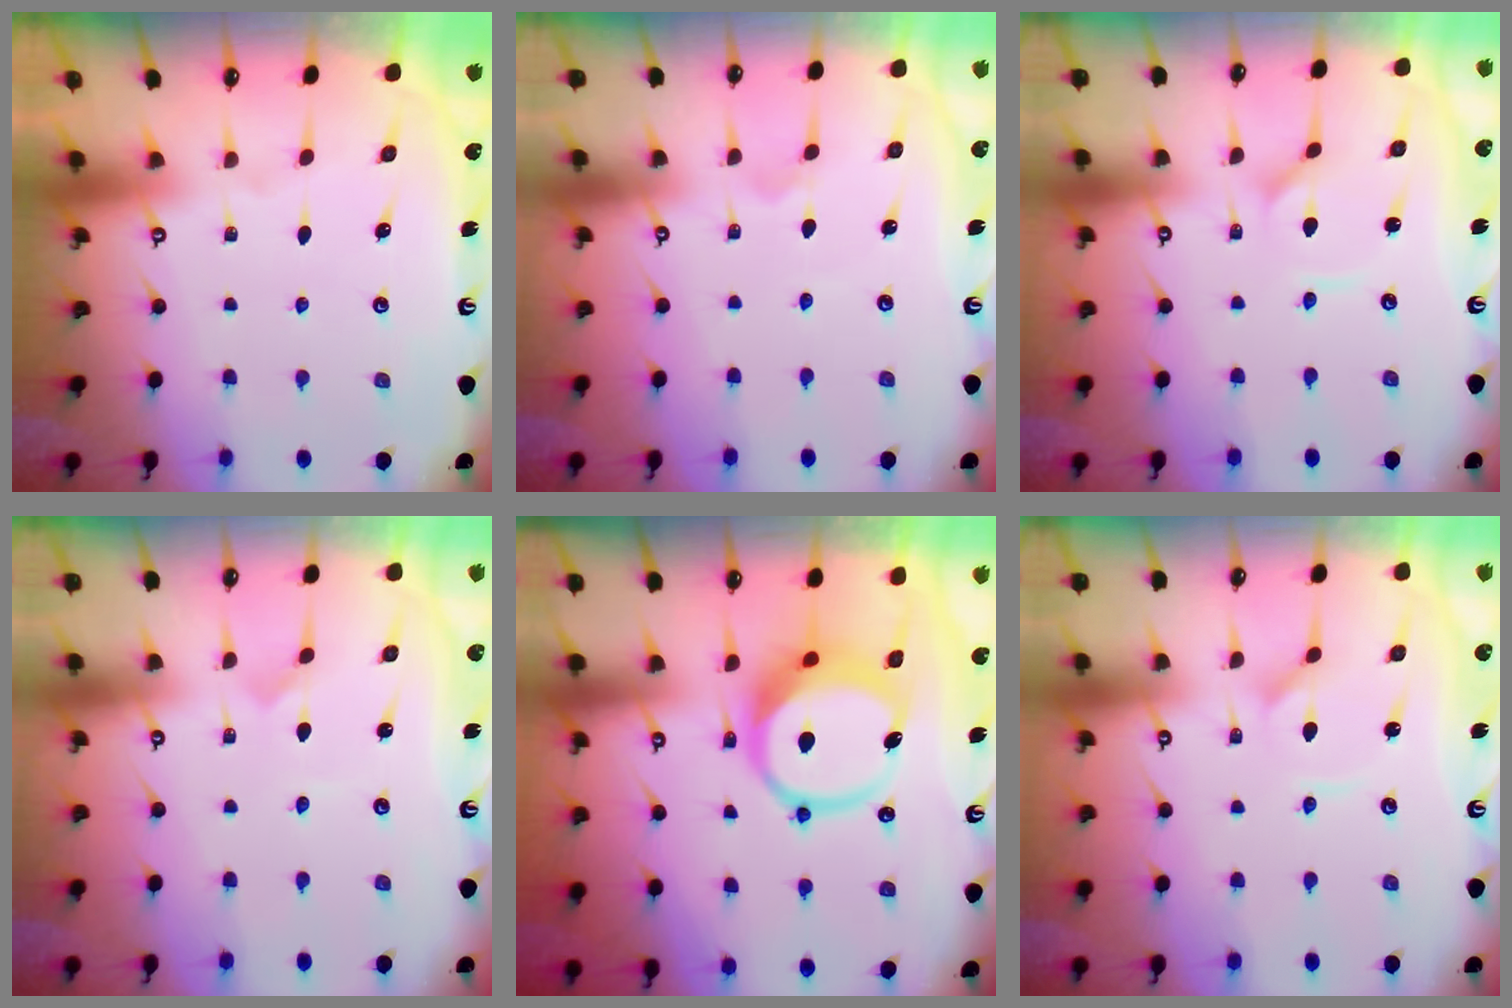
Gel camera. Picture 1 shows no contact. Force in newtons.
{"total": 1.8, "press": 1.8, "slide": 0.4}
{"total": 1.1, "press": 1.1, "slide": 0.2}
{"total": 0.0}
{"total": 11.7, "press": 11.6, "slide": 1.6}
{"total": 2.0, "press": 2.0, "slide": 0.4}